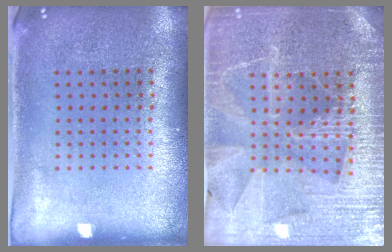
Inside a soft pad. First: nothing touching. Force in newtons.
{"total": 4.2, "press": 4.0, "slide": 1.4}